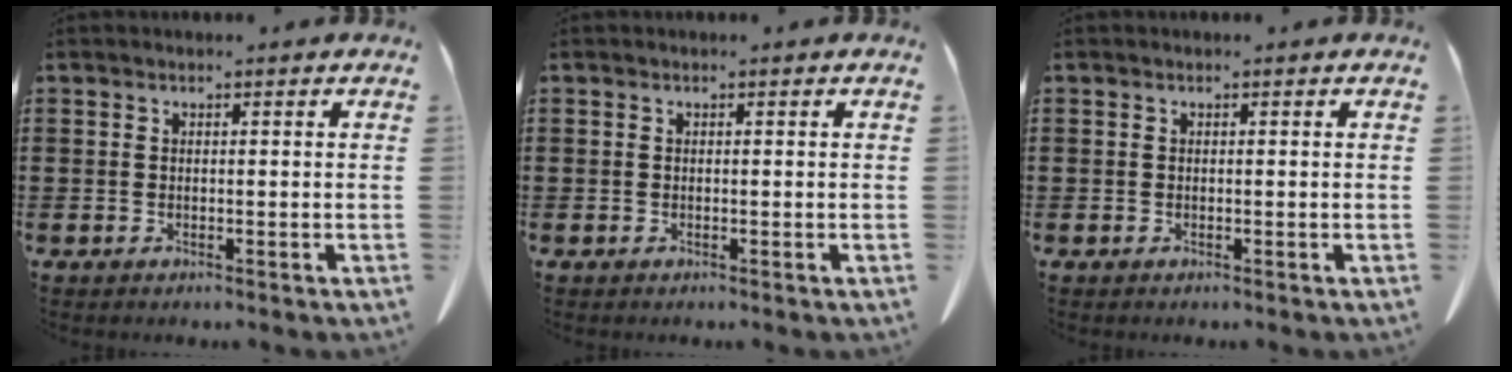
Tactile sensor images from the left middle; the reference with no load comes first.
{"total": 0.0}
{"total": 0.0}